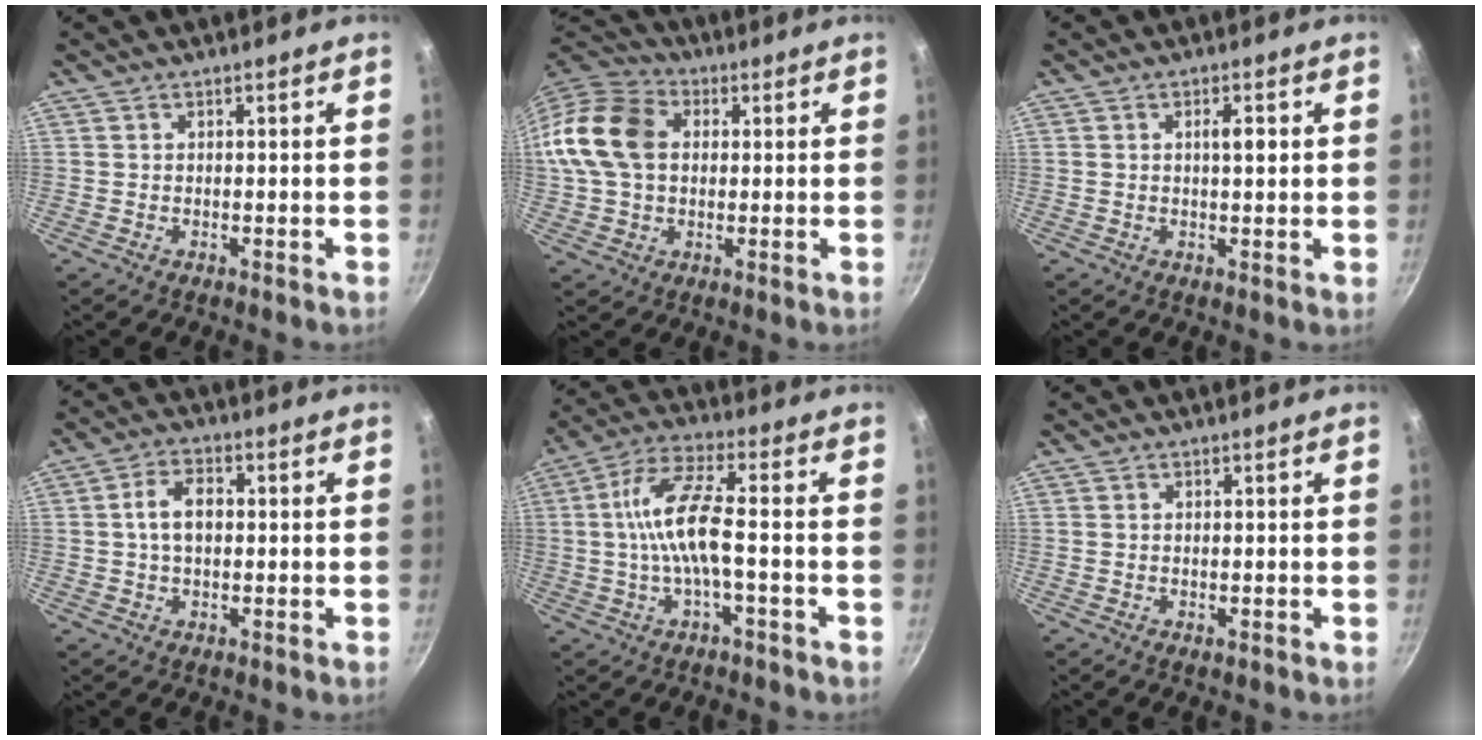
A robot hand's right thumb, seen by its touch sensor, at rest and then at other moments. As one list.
[{"total": 15.0, "force": [2.1, 11.0, 9.9], "torque": [-0.180, 0.023, 0.024]}, {"total": 3.1, "force": [0.6, 1.0, 2.9], "torque": [-0.037, 0.001, 0.008]}, {"total": 5.9, "force": [0.3, 3.8, 4.6], "torque": [-0.071, 0.016, 0.000]}, {"total": 10.6, "force": [-1.1, 3.0, 10.1], "torque": [-0.207, 0.030, -0.032]}, {"total": 0.6, "force": [-0.1, 0.2, 0.6], "torque": [-0.008, -0.001, -0.002]}]